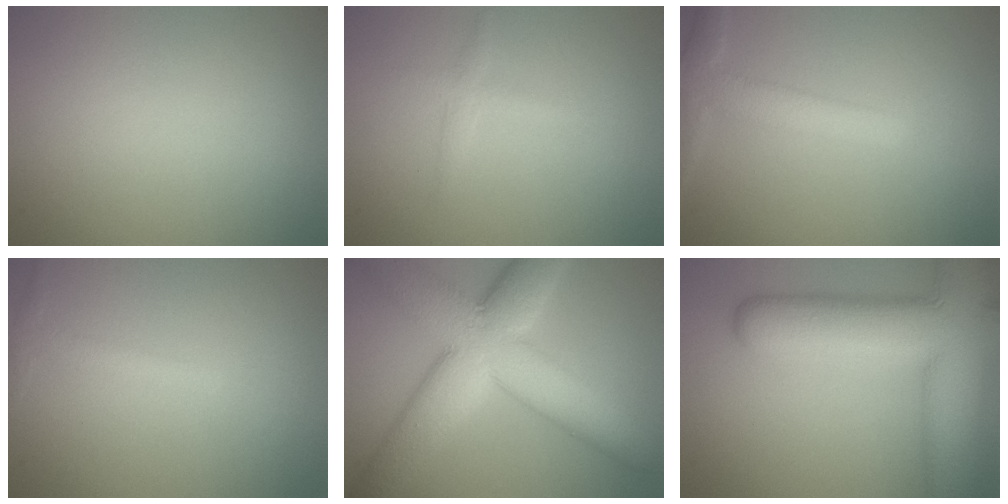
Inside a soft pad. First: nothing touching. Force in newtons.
{"total": 1.2, "press": 1.2, "slide": 0.0}
{"total": 3.7, "press": 3.7, "slide": 0.2}
{"total": 1.5, "press": 1.5, "slide": 0.0}
{"total": 11.8, "press": 11.8, "slide": 0.7}
{"total": 12.8, "press": 12.8, "slide": 0.9}